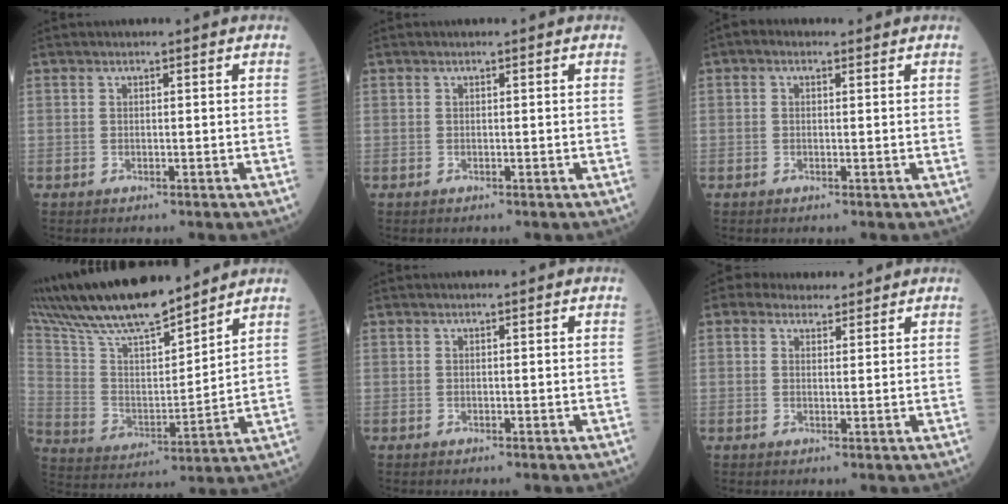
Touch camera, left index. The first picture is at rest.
{"total": 0.0}
{"total": 1.7, "force": [0.9, 1.1, 0.9], "torque": [-0.021, 0.016, 0.012]}
{"total": 20.1, "force": [17.3, 3.1, 9.7], "torque": [-0.191, 0.020, 0.314]}
{"total": 0.0}
{"total": 4.7, "force": [4.0, 2.3, 0.9], "torque": [-0.008, 0.016, 0.056]}